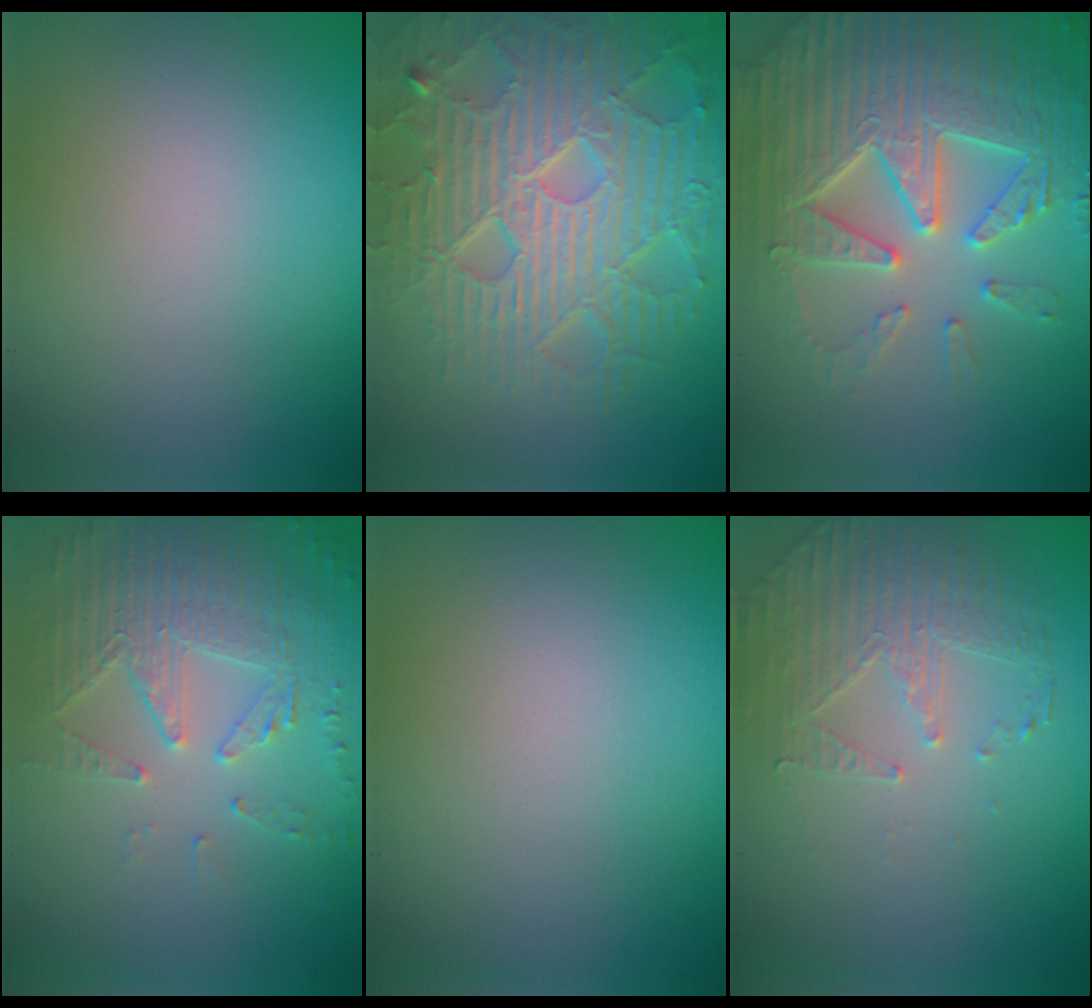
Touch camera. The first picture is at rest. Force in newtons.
{"total": 9.0, "press": 6.5, "slide": 6.3}
{"total": 7.7, "press": 7.5, "slide": 1.6}
{"total": 5.1, "press": 3.7, "slide": 3.6}
{"total": 0.0}
{"total": 2.2, "press": 1.8, "slide": 1.2}